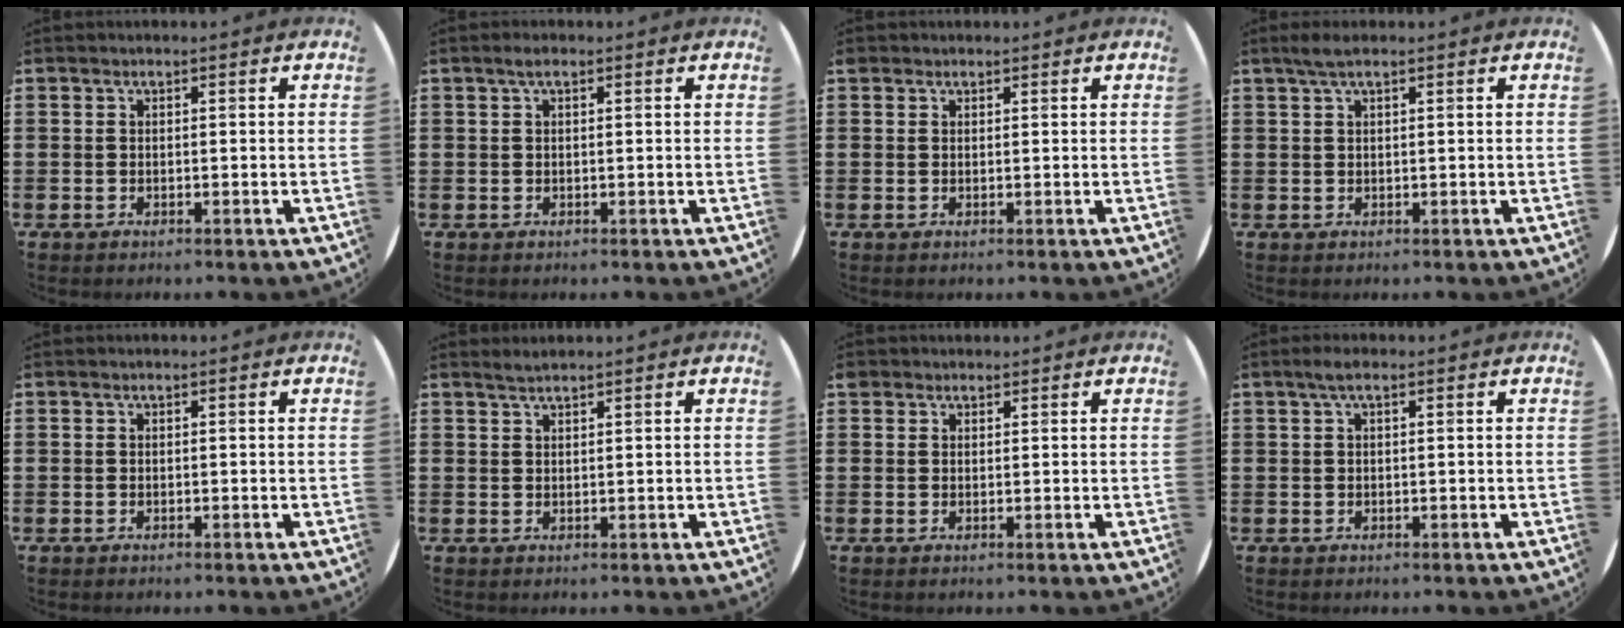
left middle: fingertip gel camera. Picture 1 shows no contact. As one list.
[{"total": 1.0, "force": [0.4, 0.3, 0.8], "torque": [-0.016, 0.005, 0.006]}, {"total": 0.7, "force": [0.6, 0.3, -0.1], "torque": [0.010, 0.000, 0.010]}, {"total": 1.8, "force": [1.2, 0.2, 1.4], "torque": [-0.027, 0.006, 0.019]}, {"total": 0.0}, {"total": 1.2, "force": [1.2, -0.1, 0.3], "torque": [-0.005, 0.001, 0.022]}, {"total": 1.1, "force": [1.0, 0.5, 0.0], "torque": [-0.001, 0.003, 0.019]}, {"total": 1.4, "force": [0.6, 0.2, 1.3], "torque": [-0.025, 0.006, 0.008]}]